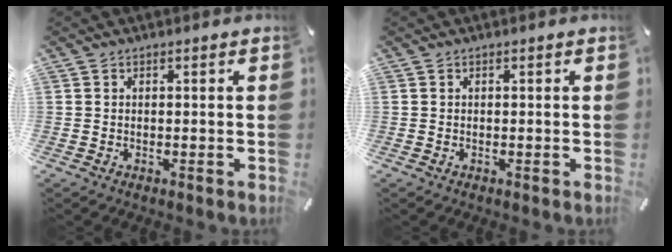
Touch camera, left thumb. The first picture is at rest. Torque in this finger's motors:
{"motor_torque": [0.00, 0.00, 0.00, 0.00, 0.00]}